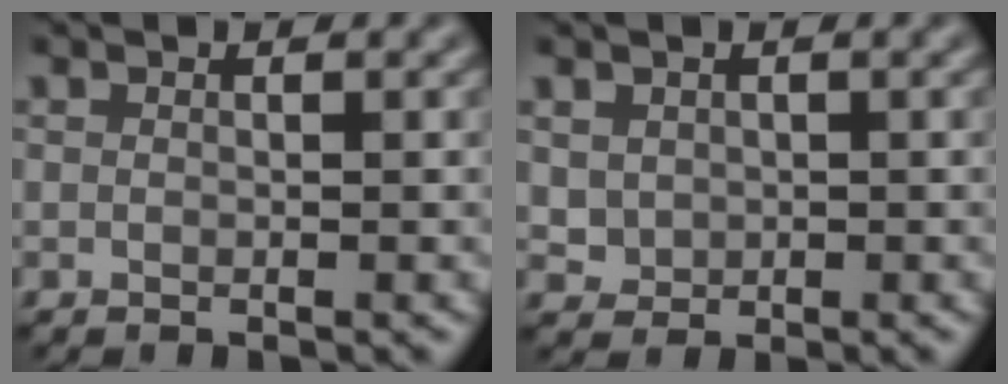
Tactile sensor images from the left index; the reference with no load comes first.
{"total": 1.7, "force": [0.4, 1.6, 0.6], "torque": [-0.015, -0.009, 0.019]}